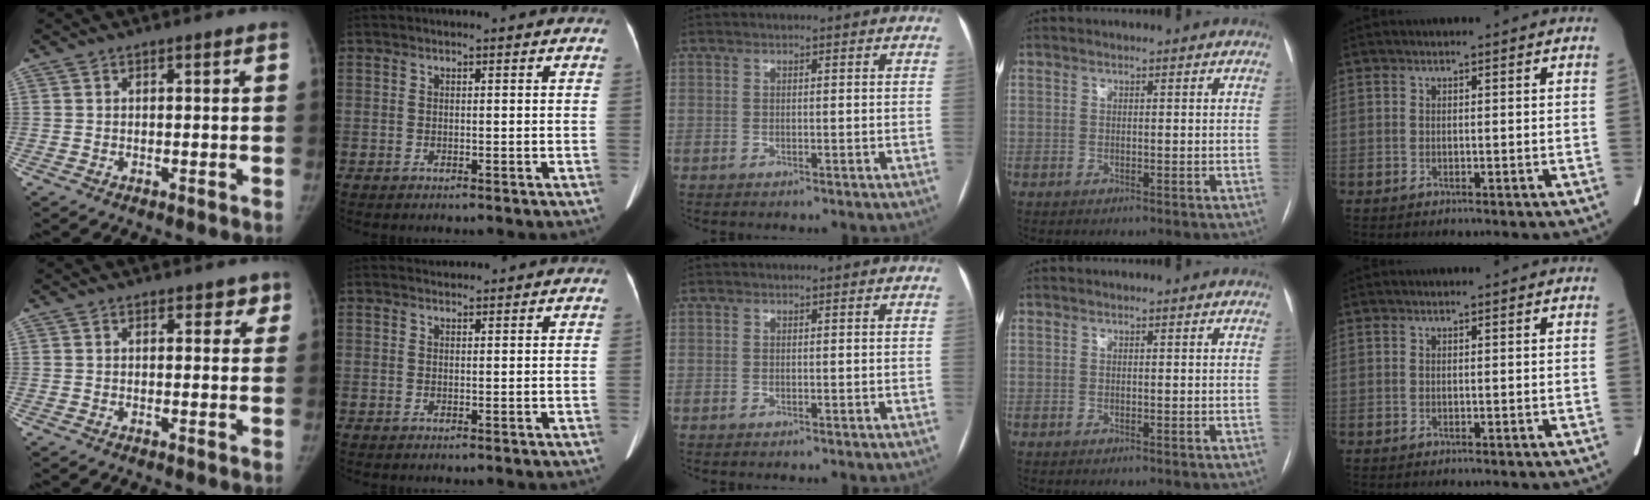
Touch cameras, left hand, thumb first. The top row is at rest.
{"thumb": {"total": 2.4, "force": [1.5, 1.5, 1.0], "torque": [0.019, -0.004, 0.012]}, "index": {"total": 1.2, "force": [1.2, 0.1, -0.3], "torque": [-0.007, 0.007, 0.023]}}